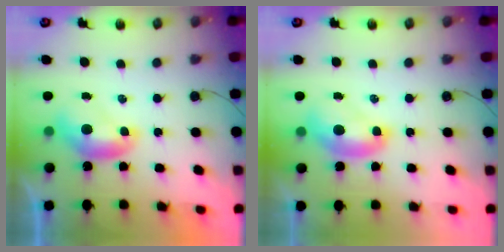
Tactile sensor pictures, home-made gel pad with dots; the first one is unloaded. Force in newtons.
{"total": 1.8, "press": 1.8, "slide": 0.3}